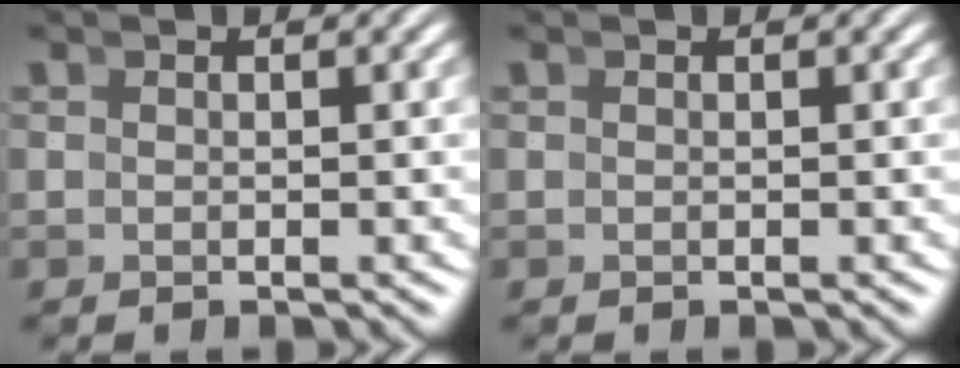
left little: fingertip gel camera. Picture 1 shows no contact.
{"total": 0.0}